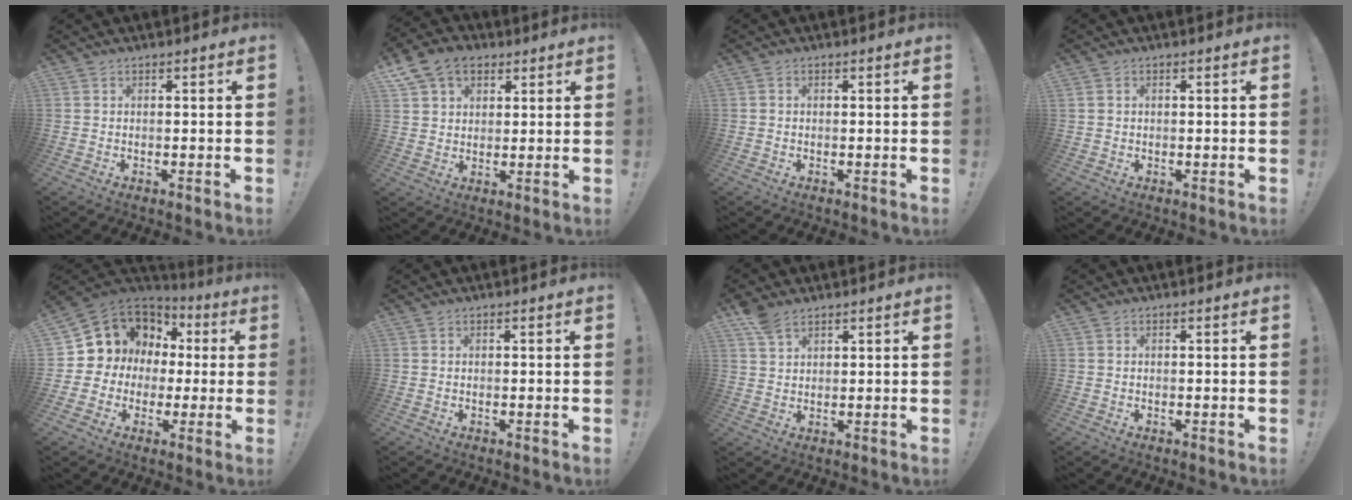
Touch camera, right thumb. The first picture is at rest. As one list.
[{"total": 10.4, "force": [5.7, 7.4, 4.5], "torque": [-0.078, -0.020, 0.114]}, {"total": 0.0}, {"total": 1.2, "force": [0.4, 1.0, 0.3], "torque": [-0.007, 0.004, 0.008]}, {"total": 8.8, "force": [2.3, 8.2, 2.5], "torque": [-0.035, -0.025, 0.058]}, {"total": 0.0}, {"total": 5.6, "force": [4.1, 2.8, 2.5], "torque": [-0.039, -0.014, 0.080]}, {"total": 0.0}]